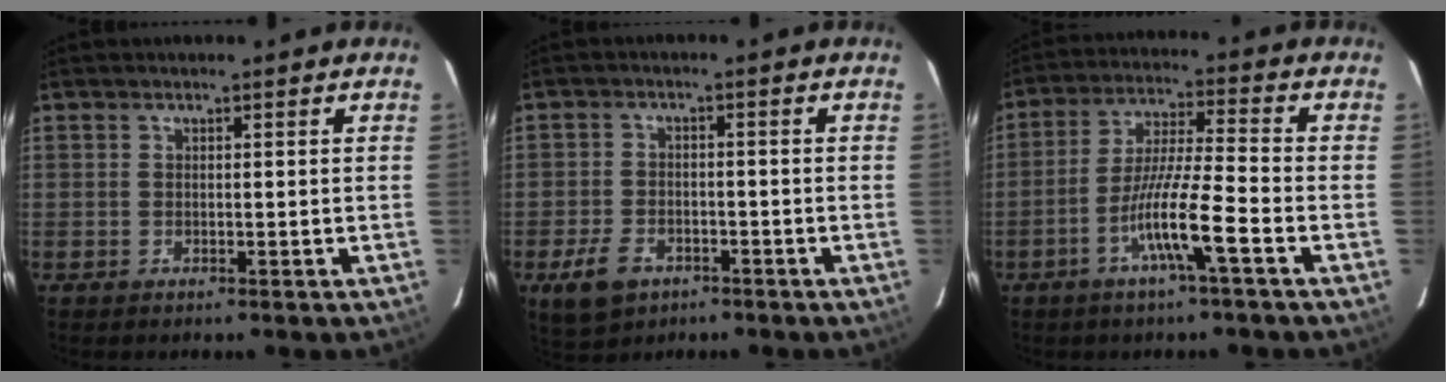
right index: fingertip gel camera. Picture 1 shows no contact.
{"total": 5.8, "force": [-3.0, 3.9, 3.0], "torque": [-0.064, -0.002, -0.042]}
{"total": 9.7, "force": [-4.3, -0.4, 8.7], "torque": [-0.166, -0.001, -0.085]}